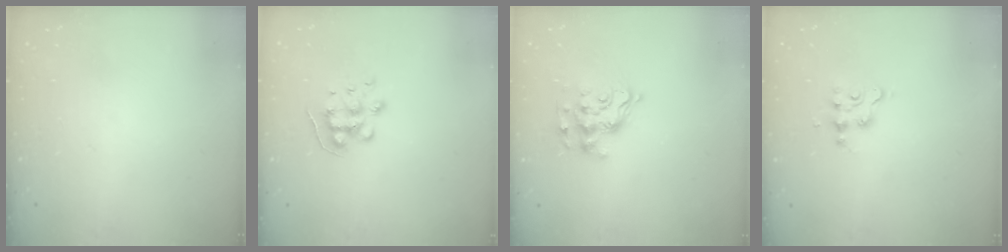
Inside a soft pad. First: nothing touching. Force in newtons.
{"total": 8.9, "press": 8.9, "slide": 0.8}
{"total": 11.7, "press": 11.7, "slide": 0.4}
{"total": 2.9, "press": 2.9, "slide": 0.4}